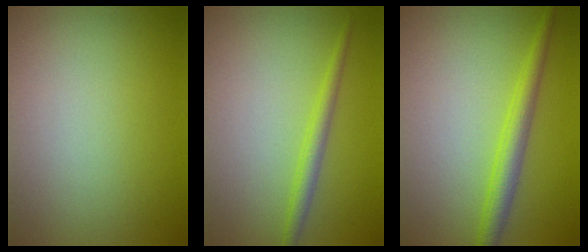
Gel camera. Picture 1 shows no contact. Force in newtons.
{"total": 1.8, "press": 1.8, "slide": 0.1}
{"total": 2.8, "press": 2.8, "slide": 0.2}